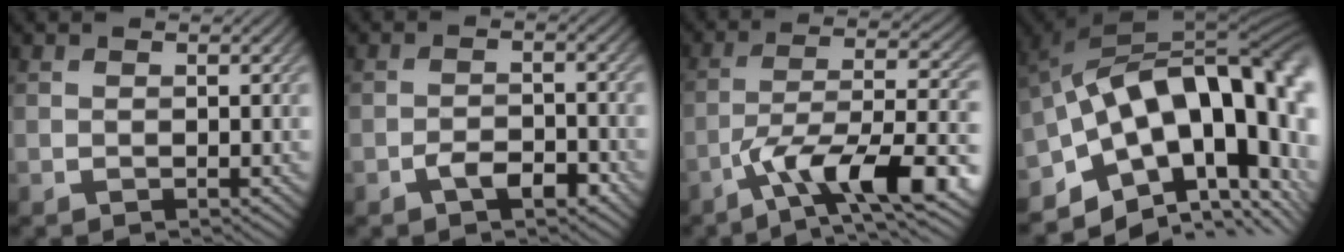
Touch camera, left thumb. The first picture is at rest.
{"total": 3.3, "force": [-2.0, 1.5, 2.1], "torque": [-0.035, 0.005, -0.038]}
{"total": 12.0, "force": [-6.4, 3.5, 9.5], "torque": [-0.161, 0.001, -0.114]}
{"total": 18.7, "force": [-2.1, 10.0, 15.7], "torque": [-0.193, -0.015, -0.018]}